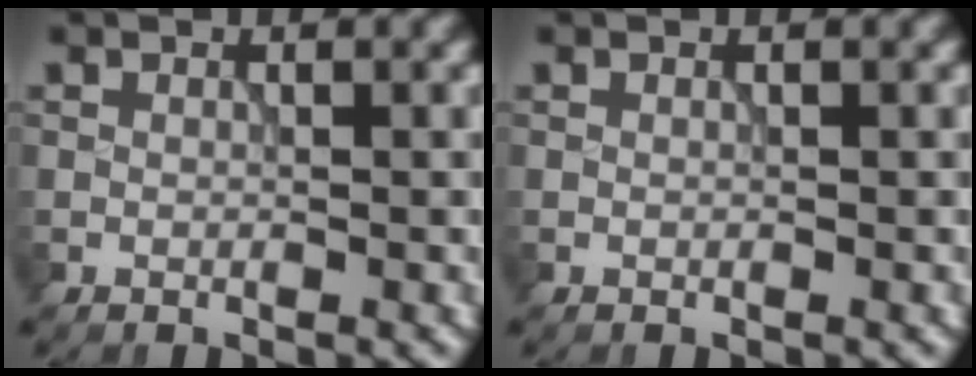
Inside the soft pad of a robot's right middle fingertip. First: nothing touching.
{"total": 0.0}